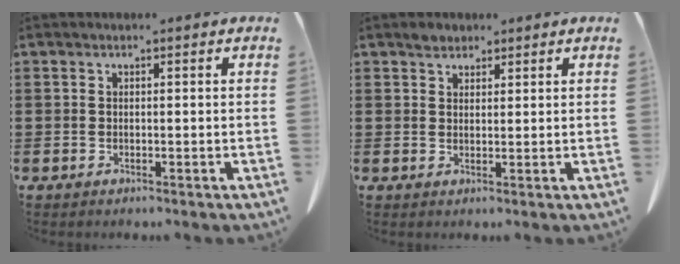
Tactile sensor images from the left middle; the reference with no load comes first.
{"total": 2.0, "force": [1.7, 1.0, 0.4], "torque": [-0.004, -0.002, 0.032]}